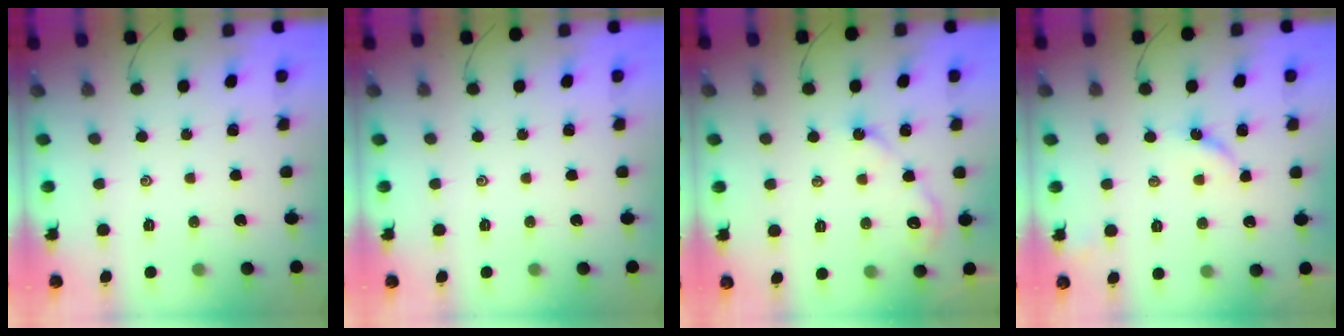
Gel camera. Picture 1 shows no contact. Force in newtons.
{"total": 0.0}
{"total": 5.7, "press": 5.7, "slide": 0.5}
{"total": 4.1, "press": 4.0, "slide": 0.6}